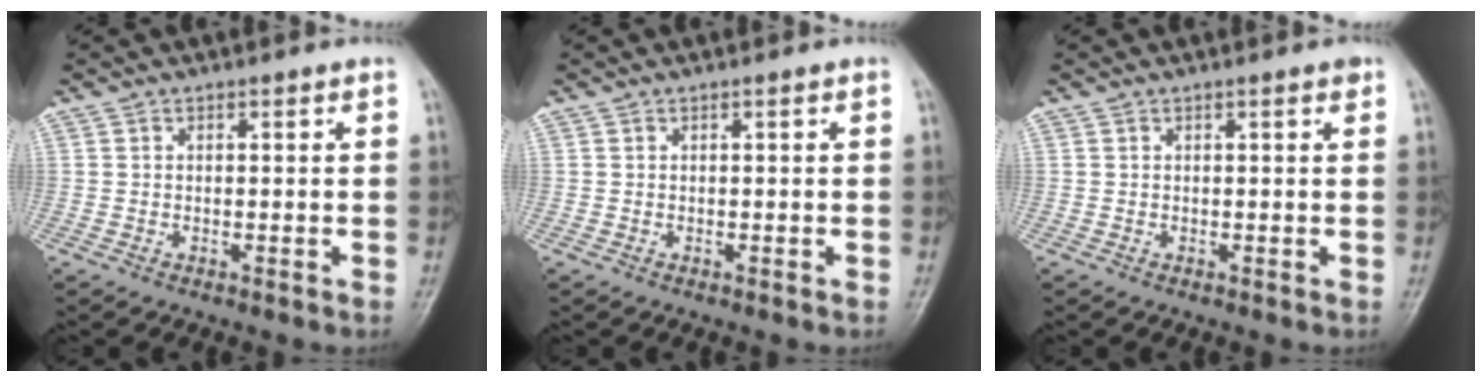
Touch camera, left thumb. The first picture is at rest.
{"total": 0.0}
{"total": 0.7, "force": [0.5, 0.2, 0.5], "torque": [-0.008, -0.001, 0.003]}